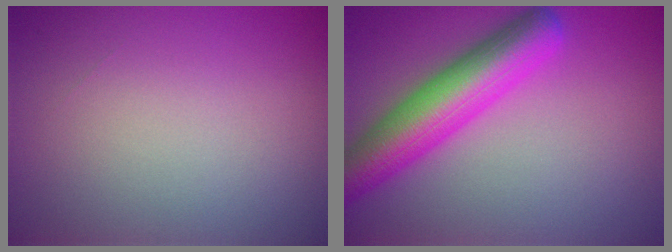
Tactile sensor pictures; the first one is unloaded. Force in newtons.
{"total": 7.2, "press": 7.2, "slide": 0.3}